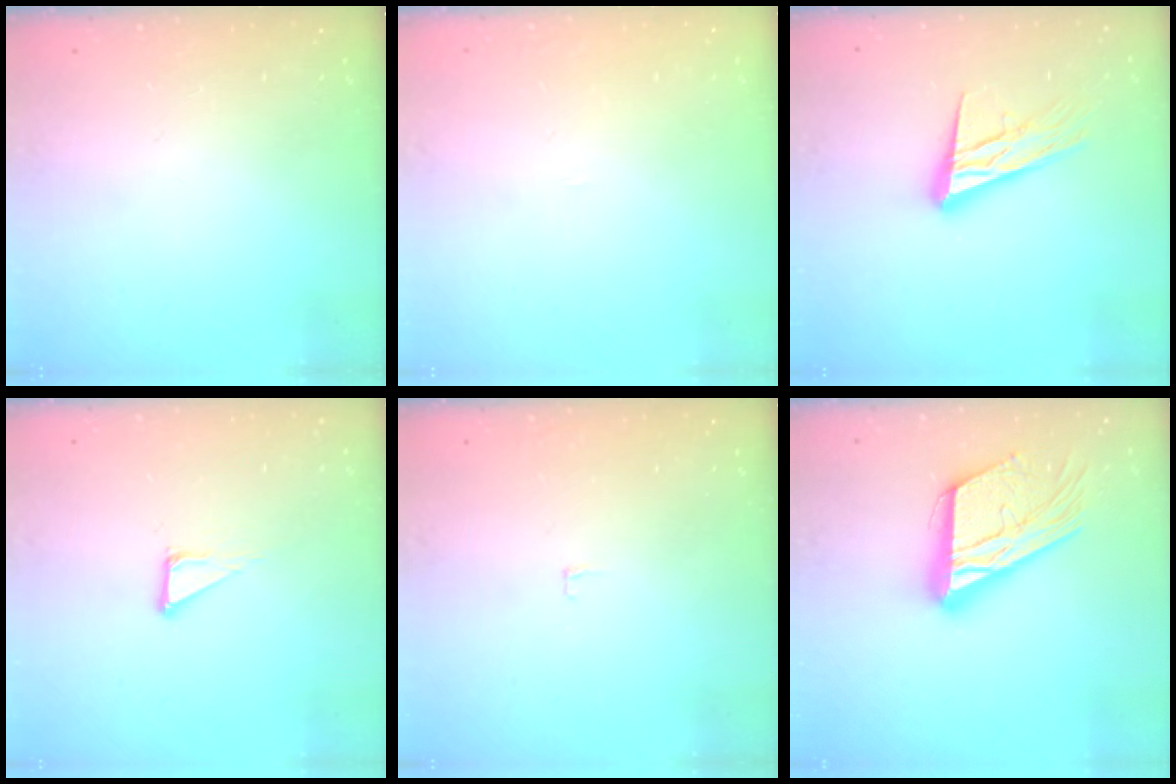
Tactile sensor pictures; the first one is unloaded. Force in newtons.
{"total": 1.5, "press": 1.5, "slide": 0.1}
{"total": 15.6, "press": 15.1, "slide": 3.7}
{"total": 4.4, "press": 4.4, "slide": 0.1}
{"total": 2.4, "press": 2.4, "slide": 0.2}
{"total": 19.3, "press": 19.2, "slide": 1.8}